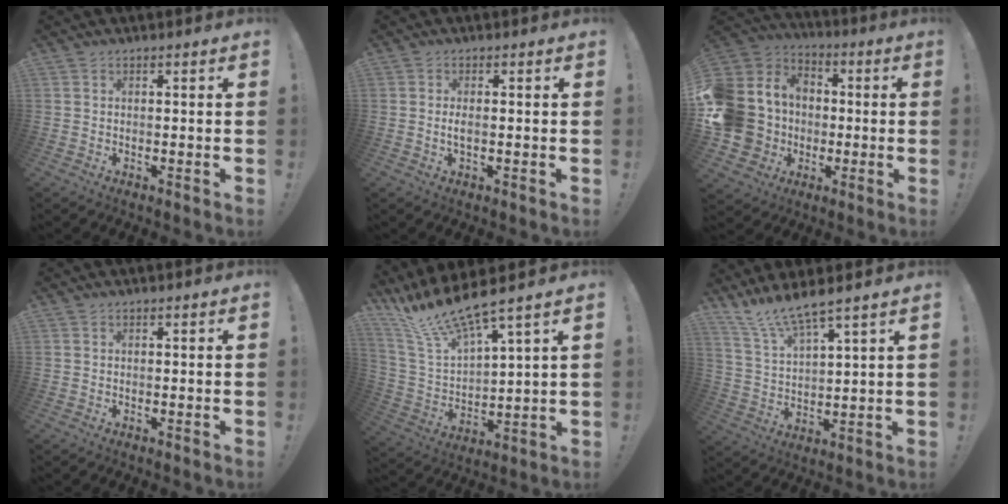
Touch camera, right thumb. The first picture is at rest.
{"total": 2.1, "force": [-0.3, 0.6, 2.0], "torque": [-0.029, -0.002, -0.006]}
{"total": 16.7, "force": [-1.9, 15.2, 6.7], "torque": [-0.142, 0.021, 0.000]}
{"total": 0.0}
{"total": 14.7, "force": [12.7, 1.8, 7.2], "torque": [-0.154, -0.096, 0.224]}
{"total": 9.3, "force": [8.5, -0.3, 3.8], "torque": [-0.088, -0.057, 0.151]}